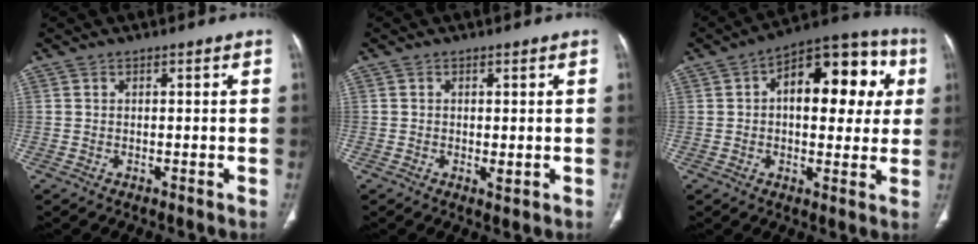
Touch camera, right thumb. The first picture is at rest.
{"total": 1.4, "force": [-0.2, 0.7, 1.3], "torque": [-0.019, -0.004, -0.002]}
{"total": 18.8, "force": [4.0, 10.0, 15.4], "torque": [-0.162, 0.028, 0.047]}